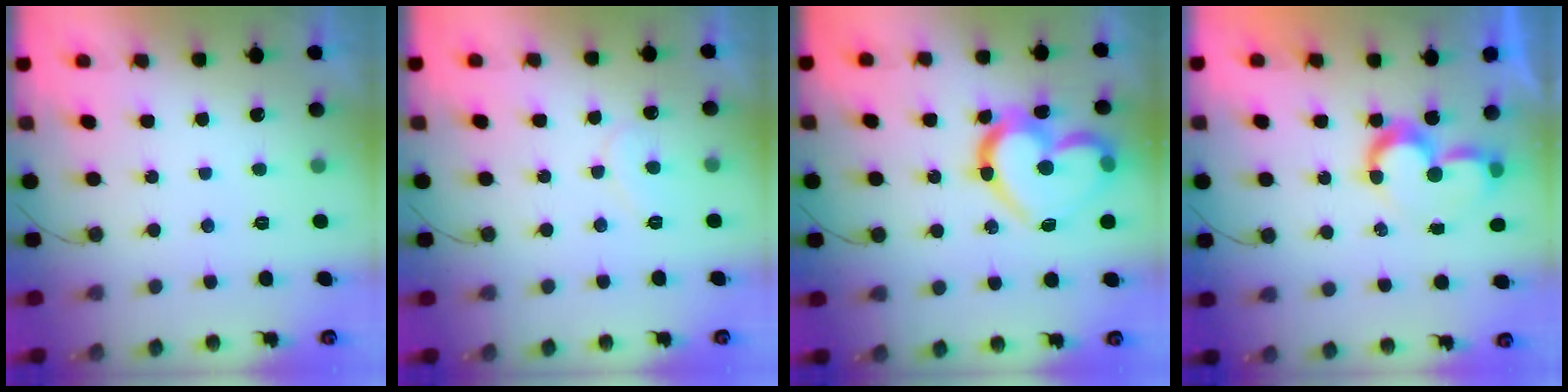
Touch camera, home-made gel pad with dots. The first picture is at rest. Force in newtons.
{"total": 6.6, "press": 6.6, "slide": 0.5}
{"total": 20.0, "press": 19.9, "slide": 1.4}
{"total": 9.5, "press": 9.5, "slide": 0.9}